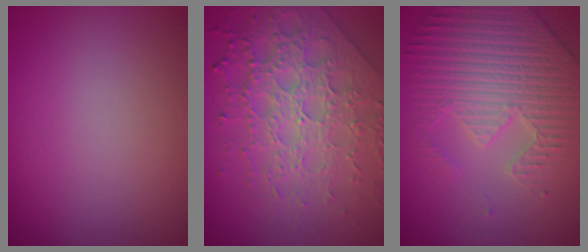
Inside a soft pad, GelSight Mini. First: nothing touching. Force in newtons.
{"total": 7.6, "press": 5.5, "slide": 5.2}
{"total": 6.5, "press": 5.3, "slide": 3.8}